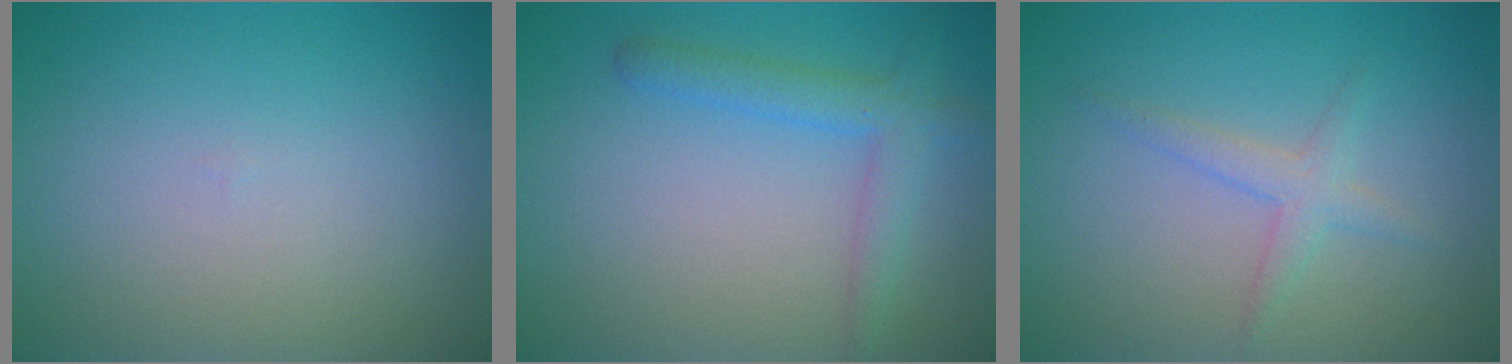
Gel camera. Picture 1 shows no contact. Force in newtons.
{"total": 2.9, "press": 2.9, "slide": 0.2}
{"total": 1.8, "press": 1.8, "slide": 0.0}